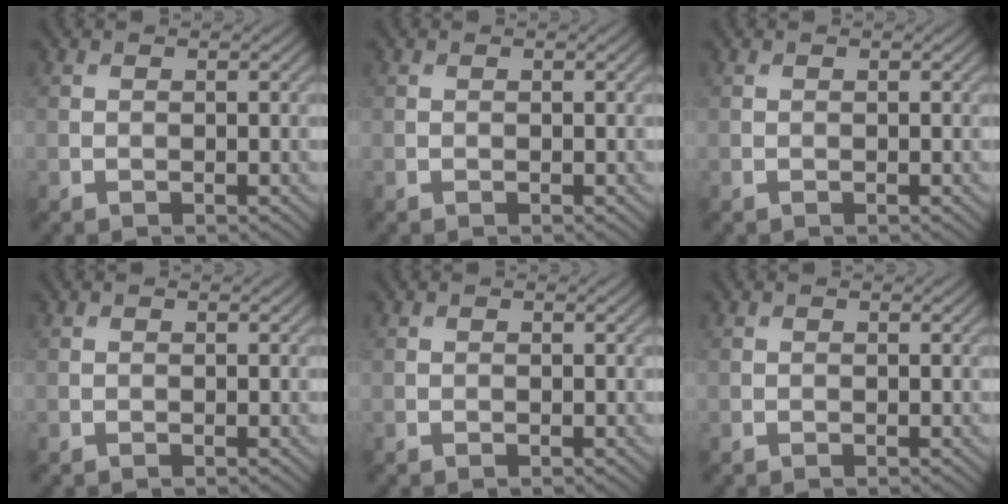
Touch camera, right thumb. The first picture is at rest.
{"total": 0.0}
{"total": 0.0}
{"total": 0.0}
{"total": 0.0}
{"total": 0.0}